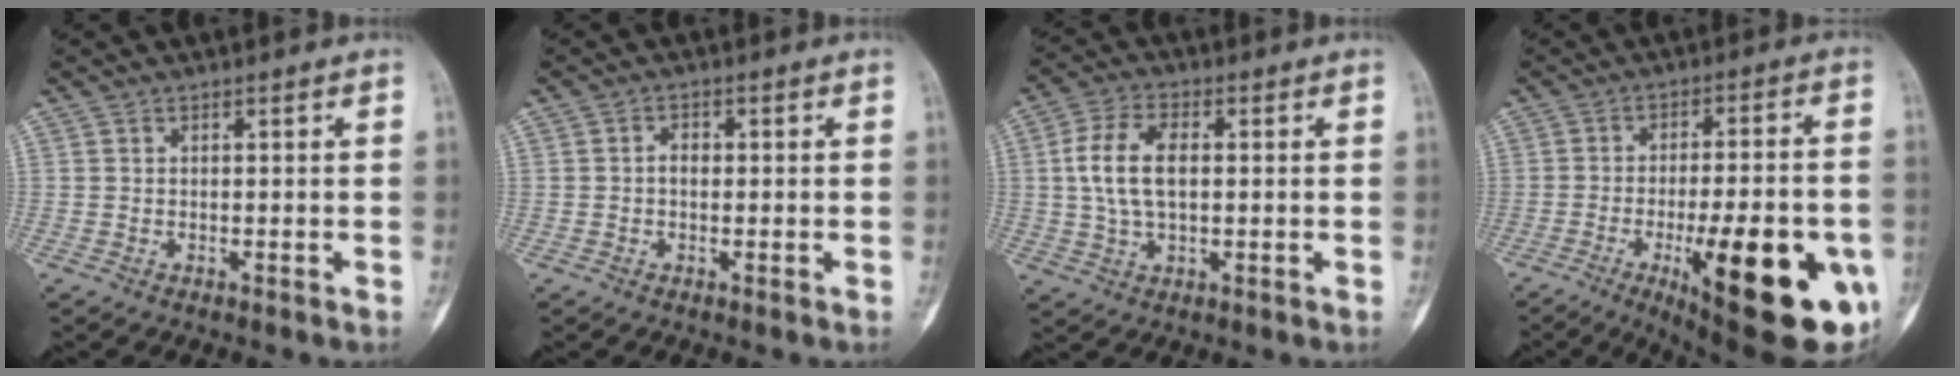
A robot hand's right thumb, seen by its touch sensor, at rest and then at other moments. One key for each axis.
{"total": 1.9, "fx": -0.1, "fy": 1.4, "fz": 1.3, "tx": -0.011, "ty": 0.008, "tz": -0.006}
{"total": 9.6, "fx": 0.9, "fy": 5.3, "fz": 7.9, "tx": -0.156, "ty": 0.012, "tz": 0.018}
{"total": 26.6, "fx": -8.8, "fy": 7.9, "fz": 23.9, "tx": -0.280, "ty": 0.000, "tz": -0.106}